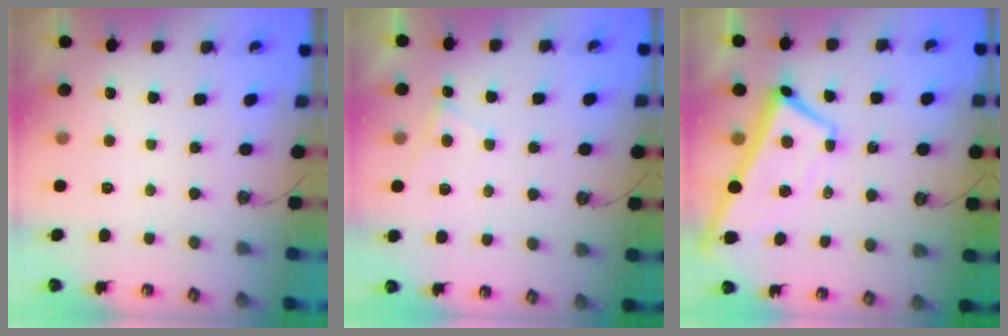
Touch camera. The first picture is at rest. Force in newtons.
{"total": 4.1, "press": 4.1, "slide": 0.3}
{"total": 5.2, "press": 5.2, "slide": 0.8}